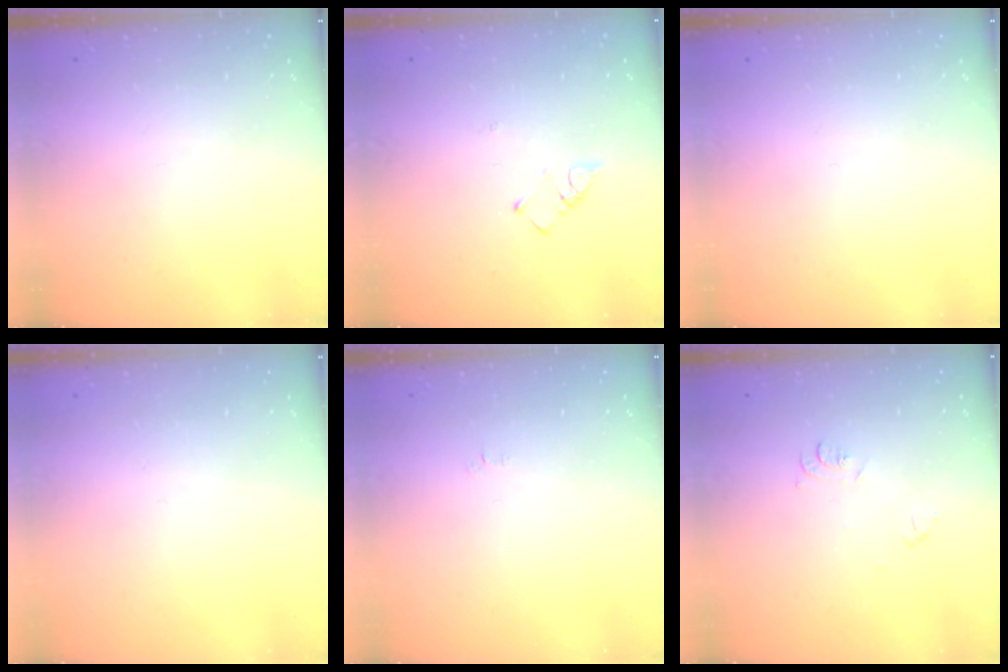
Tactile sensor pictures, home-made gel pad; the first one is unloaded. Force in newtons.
{"total": 2.6, "press": 2.6, "slide": 0.5}
{"total": 0.0}
{"total": 1.9, "press": 1.9, "slide": 0.1}
{"total": 2.5, "press": 2.5, "slide": 0.3}
{"total": 4.9, "press": 4.9, "slide": 0.7}